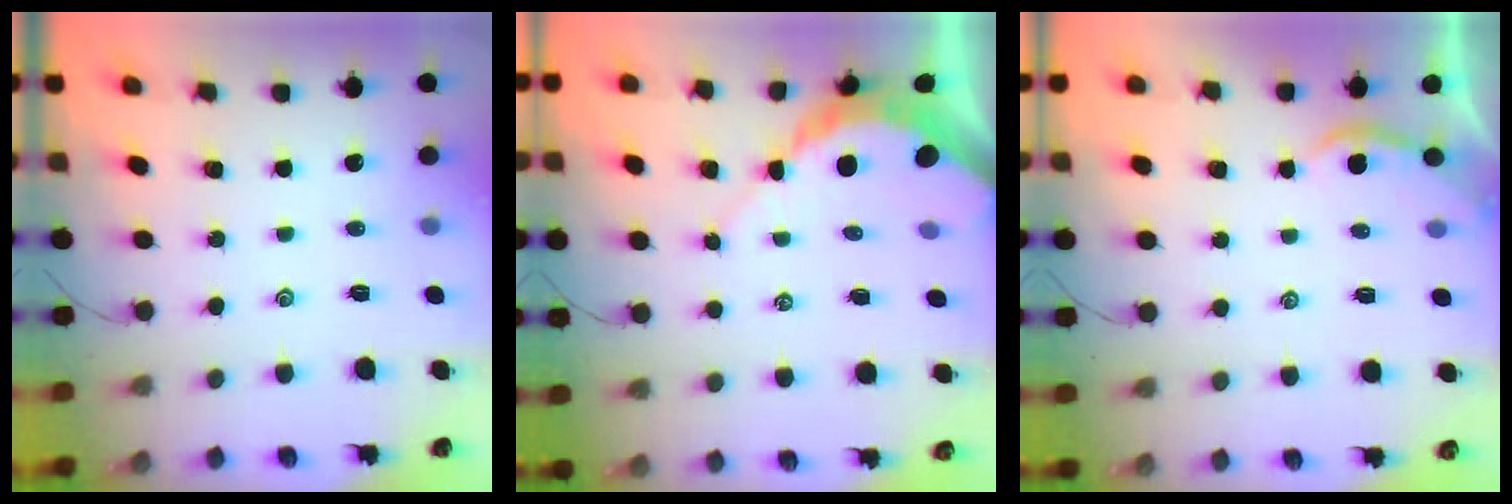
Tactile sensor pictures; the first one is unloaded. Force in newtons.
{"total": 7.9, "press": 7.8, "slide": 0.9}
{"total": 1.3, "press": 1.3, "slide": 0.3}